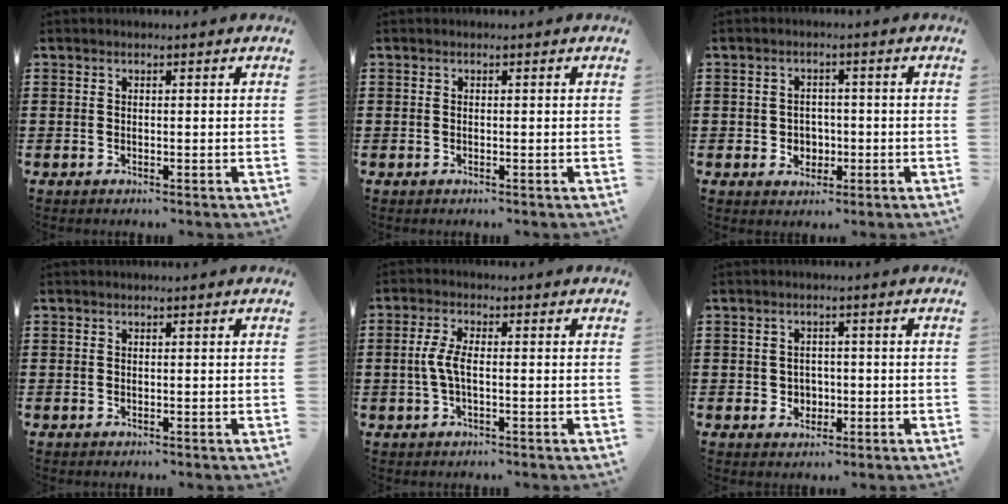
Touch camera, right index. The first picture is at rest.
{"total": 0.0}
{"total": 2.7, "force": [-0.6, 2.5, 0.9], "torque": [-0.026, 0.005, -0.016]}
{"total": 0.0}
{"total": 3.9, "force": [-0.4, 1.3, 3.7], "torque": [-0.096, -0.005, -0.019]}
{"total": 2.3, "force": [-0.4, 2.2, 0.7], "torque": [-0.022, 0.006, -0.012]}